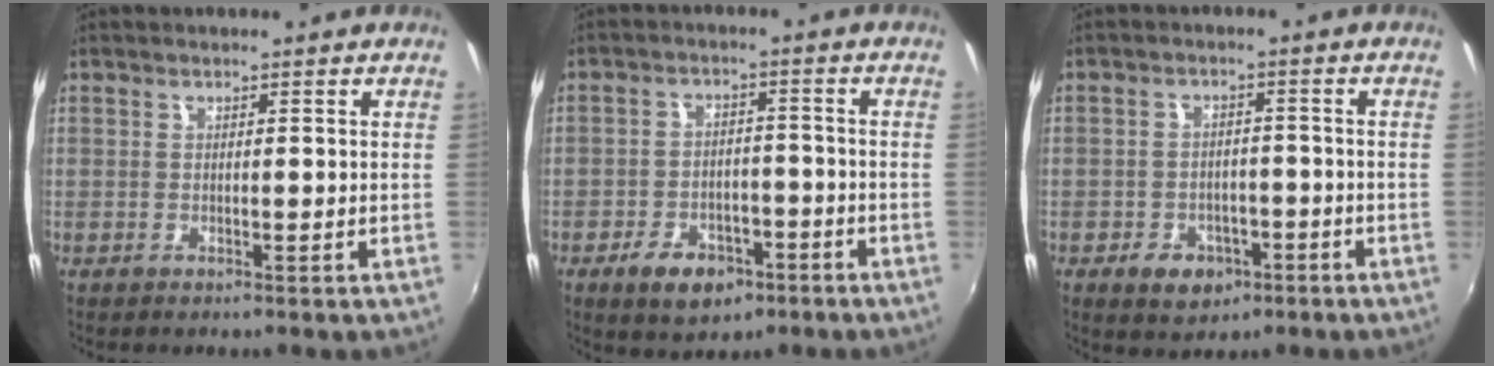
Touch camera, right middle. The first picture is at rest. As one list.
[{"total": 8.7, "force": [-5.2, 5.1, 4.7], "torque": [-0.111, 0.005, -0.072]}, {"total": 6.6, "force": [-3.6, 4.7, 2.8], "torque": [-0.076, 0.007, -0.042]}]